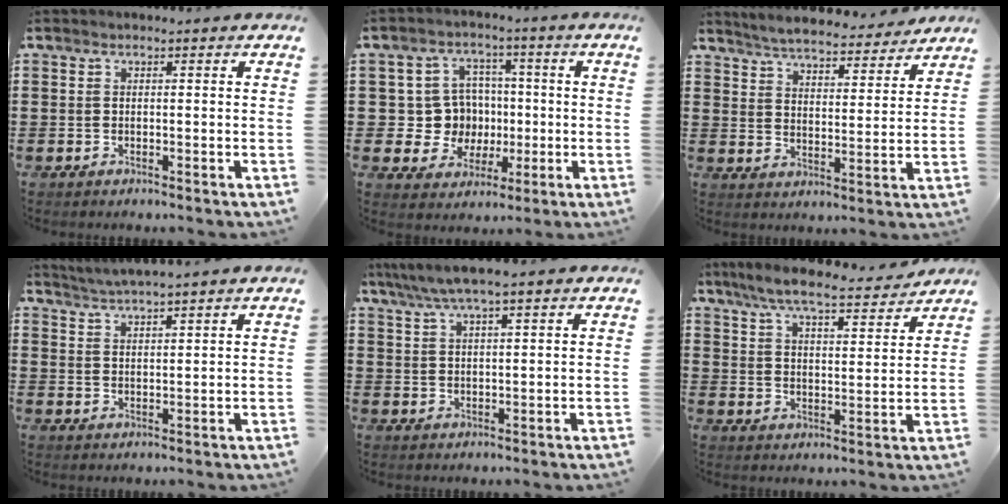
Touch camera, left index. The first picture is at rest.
{"total": 8.0, "force": [0.4, 7.8, 2.1], "torque": [-0.059, 0.010, 0.016]}
{"total": 4.9, "force": [4.9, -0.2, 0.6], "torque": [-0.037, -0.034, 0.082]}
{"total": 3.2, "force": [3.1, -0.8, 0.4], "torque": [-0.018, -0.014, 0.054]}
{"total": 4.7, "force": [3.7, -0.1, 2.8], "torque": [-0.065, -0.011, 0.064]}
{"total": 7.1, "force": [6.4, 0.4, 3.2], "torque": [-0.085, -0.032, 0.110]}